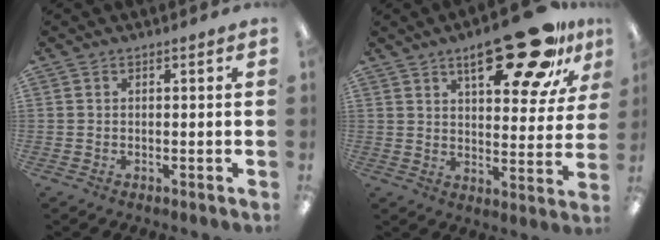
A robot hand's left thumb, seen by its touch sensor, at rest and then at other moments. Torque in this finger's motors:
{"motor_torque": [0.24, 0.08, 1.21, -1.56, 0.08]}